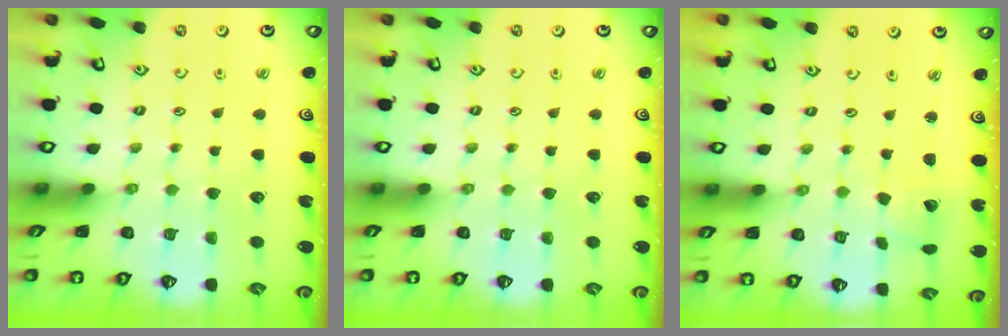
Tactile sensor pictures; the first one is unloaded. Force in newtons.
{"total": 0.0}
{"total": 2.8, "press": 2.8, "slide": 0.3}